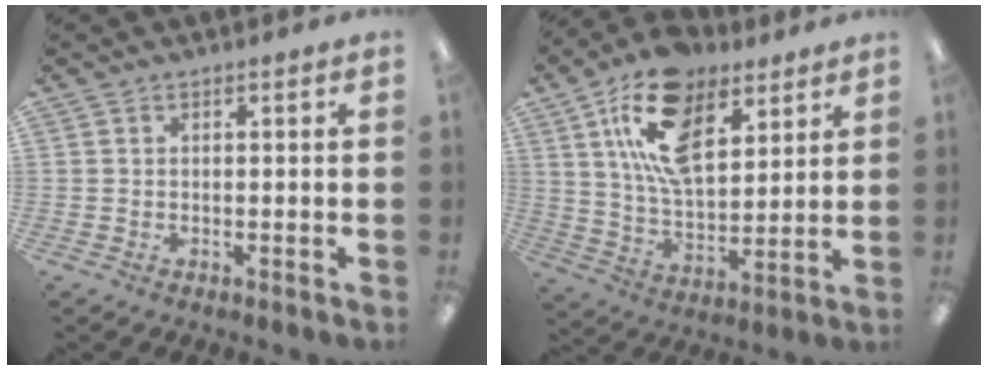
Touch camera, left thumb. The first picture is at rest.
{"total": 18.3, "force": [9.9, 9.9, 11.9], "torque": [-0.211, -0.025, 0.174]}